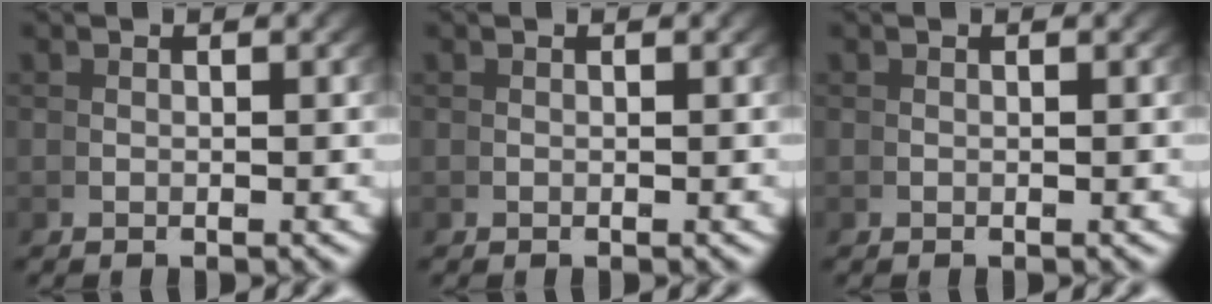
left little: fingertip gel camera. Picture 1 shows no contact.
{"total": 0.0}
{"total": 0.0}